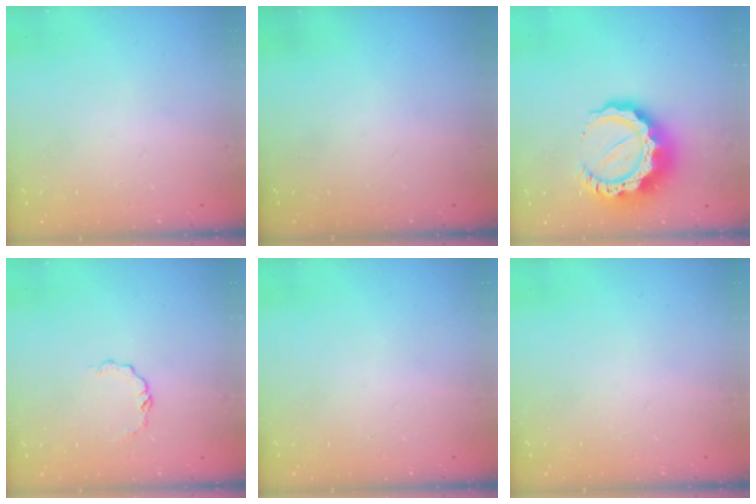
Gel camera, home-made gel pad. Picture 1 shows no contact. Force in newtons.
{"total": 0.0}
{"total": 15.2, "press": 15.1, "slide": 1.3}
{"total": 3.3, "press": 3.3, "slide": 0.2}
{"total": 0.0}
{"total": 0.0}